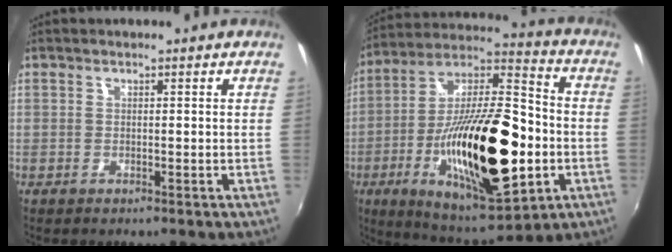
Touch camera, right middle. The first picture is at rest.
{"total": 29.4, "force": [-7.0, 10.7, 26.5], "torque": [-0.478, -0.019, -0.105]}